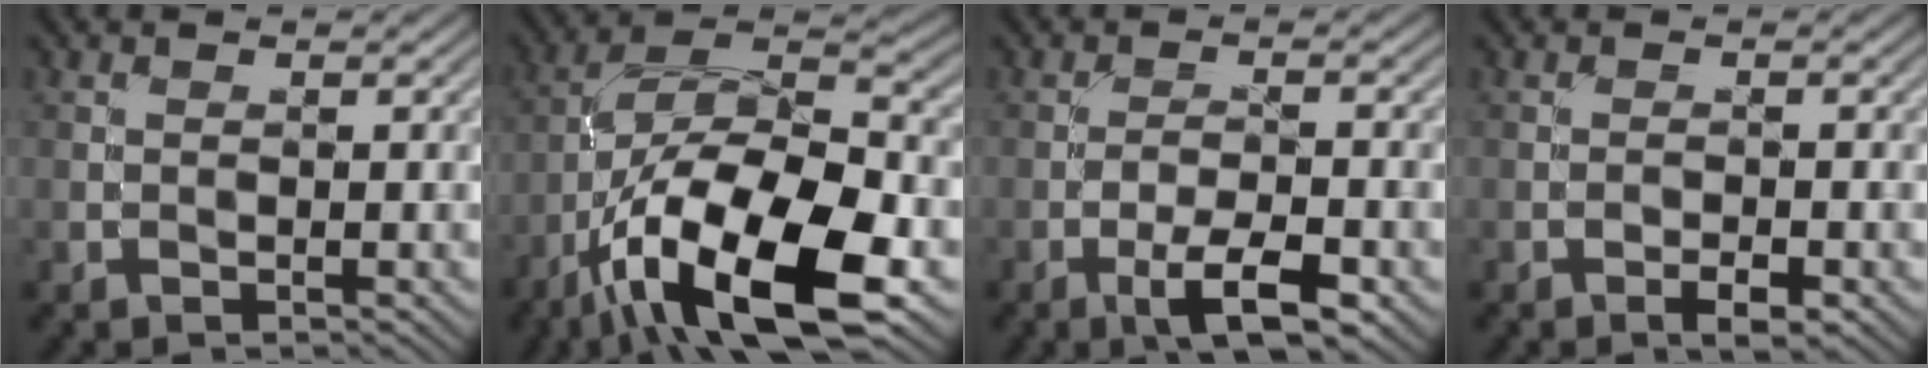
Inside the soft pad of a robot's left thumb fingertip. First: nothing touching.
{"total": 17.2, "force": [-8.0, 6.7, 13.7], "torque": [-0.249, -0.010, -0.153]}
{"total": 5.8, "force": [-3.1, 1.6, 4.6], "torque": [-0.083, 0.005, -0.052]}
{"total": 2.0, "force": [-1.2, 0.5, 1.5], "torque": [-0.026, 0.002, -0.022]}